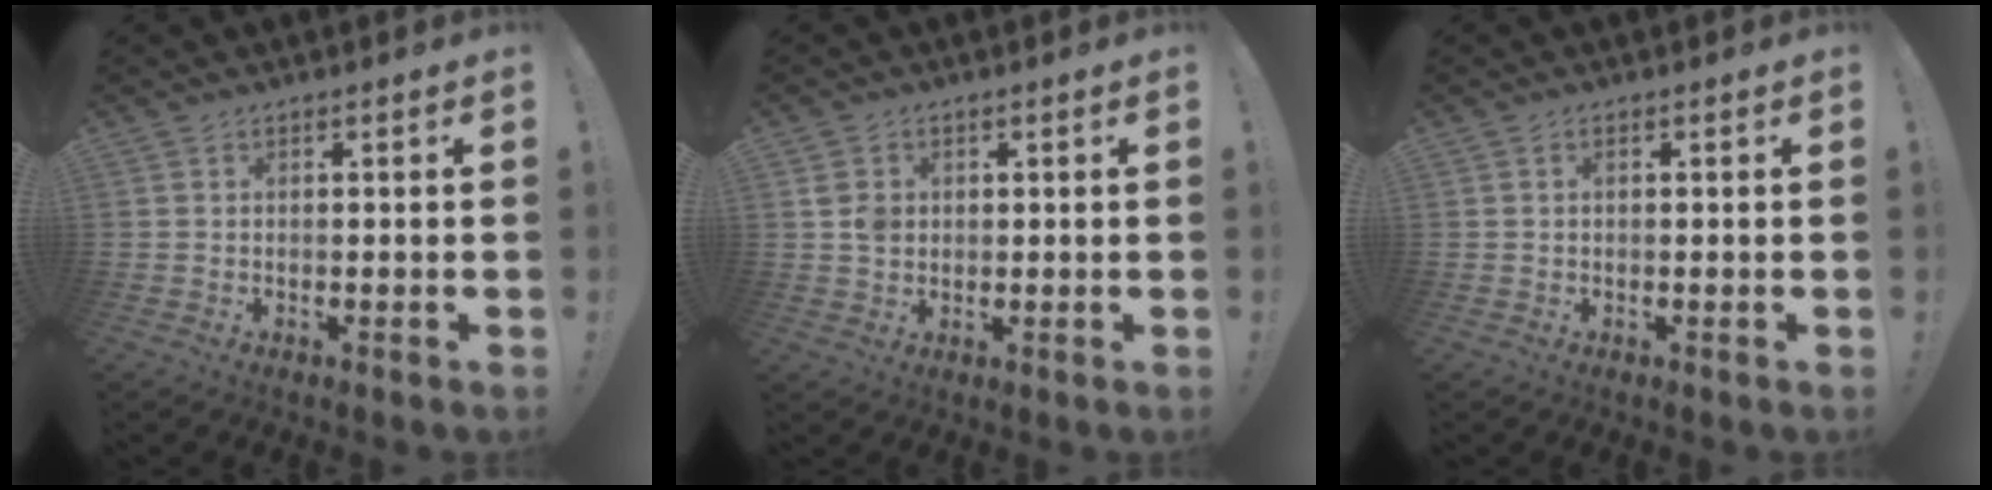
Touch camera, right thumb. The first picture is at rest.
{"total": 3.3, "force": [0.8, 2.9, 1.5], "torque": [-0.013, -0.001, 0.013]}
{"total": 0.6, "force": [0.1, 0.4, 0.5], "torque": [-0.016, 0.004, 0.003]}